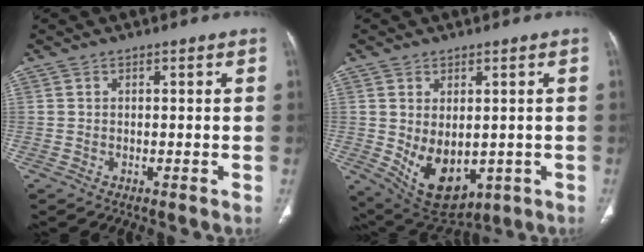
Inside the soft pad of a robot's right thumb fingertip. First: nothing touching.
{"total": 11.5, "force": [-1.6, 7.2, 8.9], "torque": [-0.127, -0.009, 0.006]}